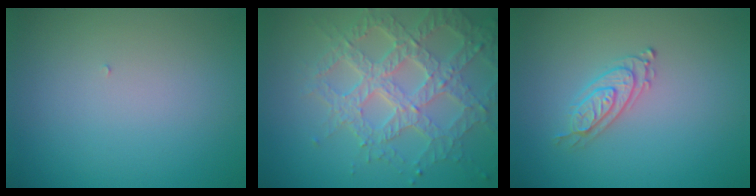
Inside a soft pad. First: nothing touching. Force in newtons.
{"total": 7.2, "press": 5.3, "slide": 4.8}
{"total": 2.2, "press": 2.0, "slide": 0.8}